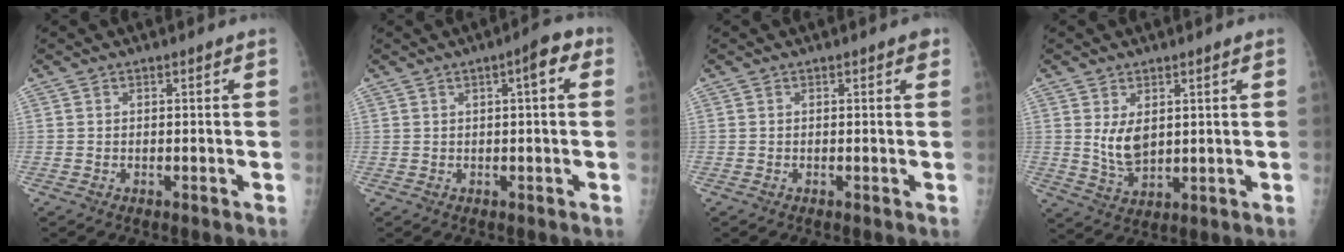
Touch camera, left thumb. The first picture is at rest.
{"total": 5.6, "force": [1.8, 1.7, 5.0], "torque": [-0.064, 0.014, 0.018]}
{"total": 1.3, "force": [0.7, 0.4, 1.0], "torque": [-0.012, 0.000, 0.005]}
{"total": 5.7, "force": [1.6, 3.2, 4.4], "torque": [-0.069, -0.019, 0.042]}